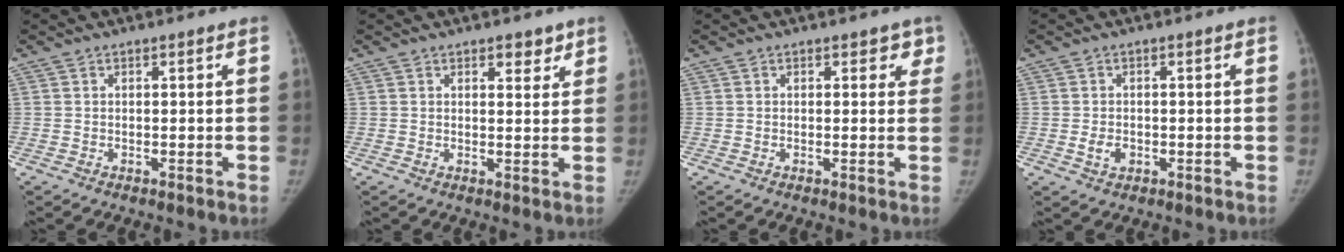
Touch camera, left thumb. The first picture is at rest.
{"total": 3.1, "force": [2.1, 1.6, 1.6], "torque": [-0.002, -0.012, 0.028]}
{"total": 2.3, "force": [1.4, 1.5, 1.0], "torque": [0.021, -0.003, 0.009]}
{"total": 2.5, "force": [-0.7, 1.8, 1.6], "torque": [-0.022, 0.002, -0.009]}